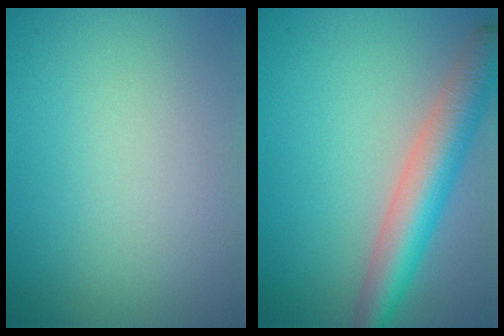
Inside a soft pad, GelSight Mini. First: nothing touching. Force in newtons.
{"total": 6.2, "press": 6.2, "slide": 0.2}